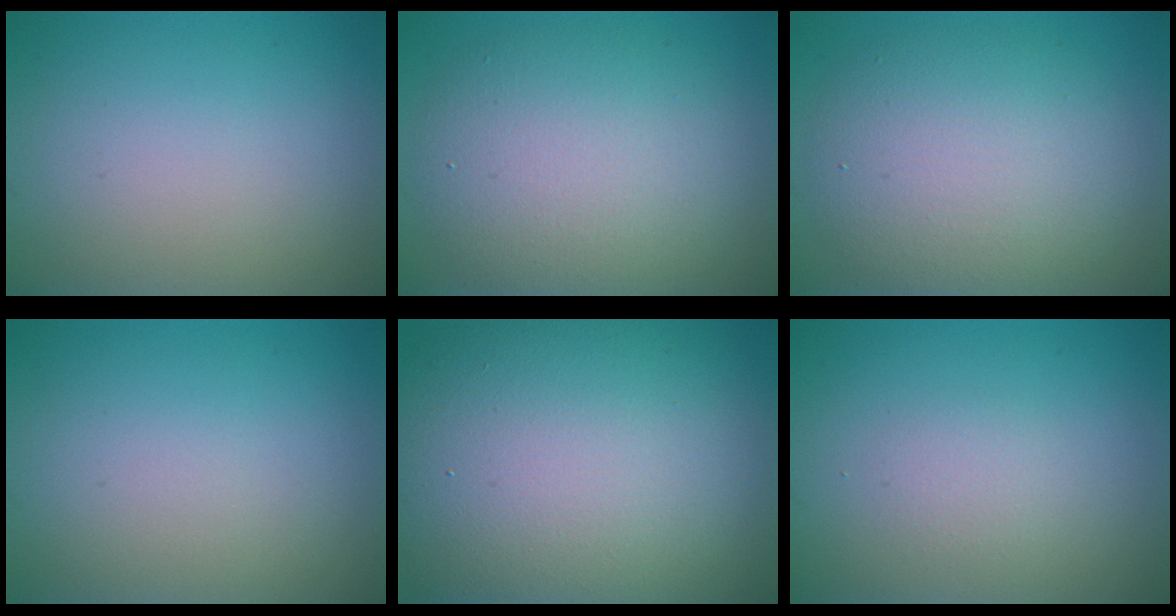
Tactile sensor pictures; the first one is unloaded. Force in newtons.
{"total": 8.3, "press": 8.3, "slide": 0.7}
{"total": 7.5, "press": 7.5, "slide": 0.3}
{"total": 0.0}
{"total": 17.4, "press": 17.4, "slide": 1.0}
{"total": 1.3, "press": 1.3, "slide": 0.1}